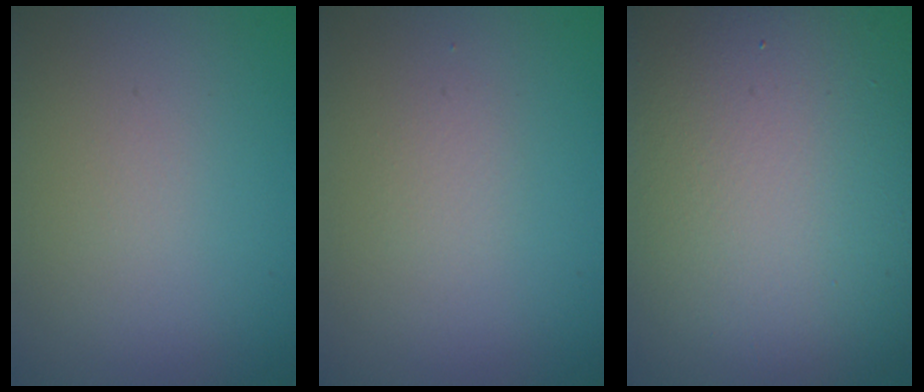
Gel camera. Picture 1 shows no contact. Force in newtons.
{"total": 0.7, "press": 0.7, "slide": 0.0}
{"total": 20.5, "press": 20.4, "slide": 1.1}